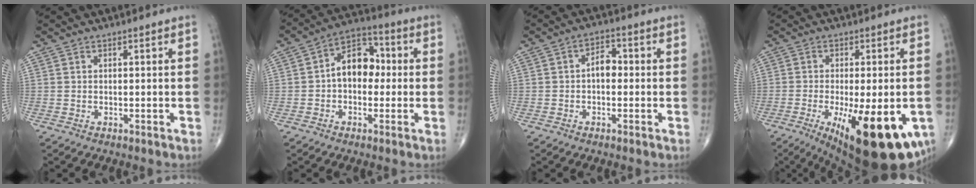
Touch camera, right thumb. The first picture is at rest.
{"total": 9.9, "force": [-0.1, 6.7, 7.2], "torque": [-0.083, 0.032, -0.017]}
{"total": 4.1, "force": [-0.3, 2.6, 3.1], "torque": [-0.034, 0.016, -0.014]}
{"total": 21.4, "force": [-7.6, 7.5, 18.5], "torque": [-0.224, -0.023, -0.093]}